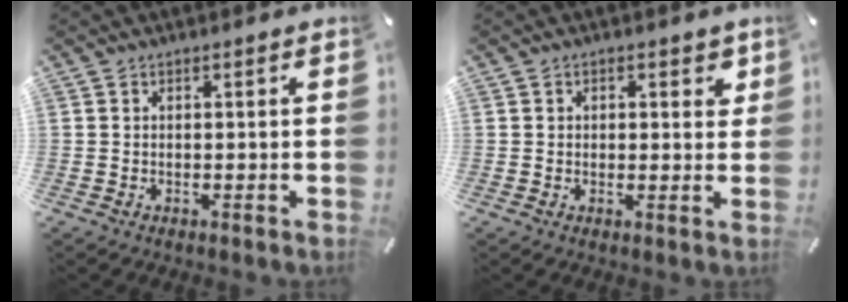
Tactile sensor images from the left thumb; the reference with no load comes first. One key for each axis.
{"total": 2.4, "fx": 0.8, "fy": 1.6, "fz": 1.5, "tx": -0.008, "ty": -0.003, "tz": 0.007}